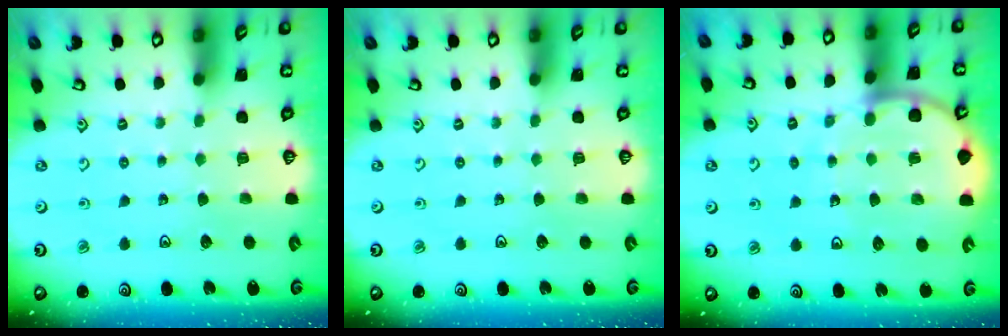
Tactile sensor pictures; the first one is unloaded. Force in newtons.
{"total": 0.0}
{"total": 8.9, "press": 8.8, "slide": 1.1}